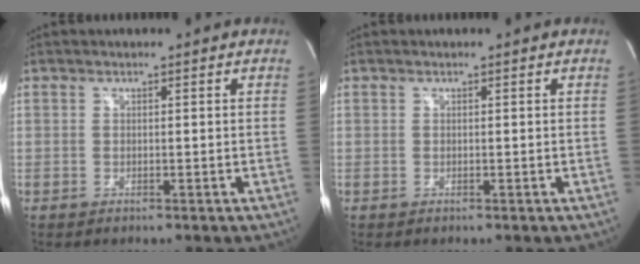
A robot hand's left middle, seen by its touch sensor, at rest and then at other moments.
{"total": 0.0}